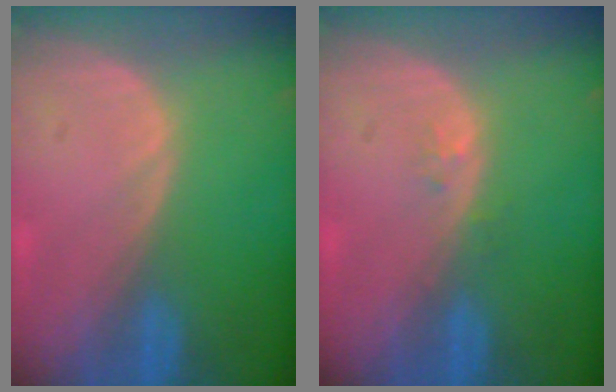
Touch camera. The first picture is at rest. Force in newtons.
{"total": 0.9, "press": 0.9, "slide": 0.2}